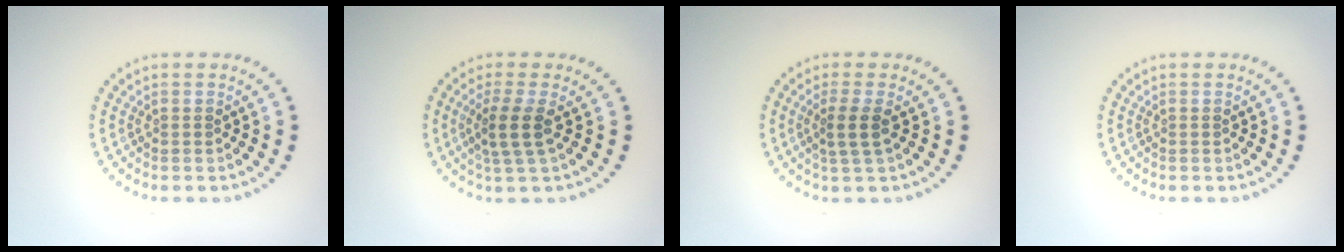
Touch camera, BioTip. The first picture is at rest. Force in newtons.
{"total": 2.6, "press": 2.1, "slide": 1.6}
{"total": 2.2, "press": 1.8, "slide": 1.3}
{"total": 0.0}